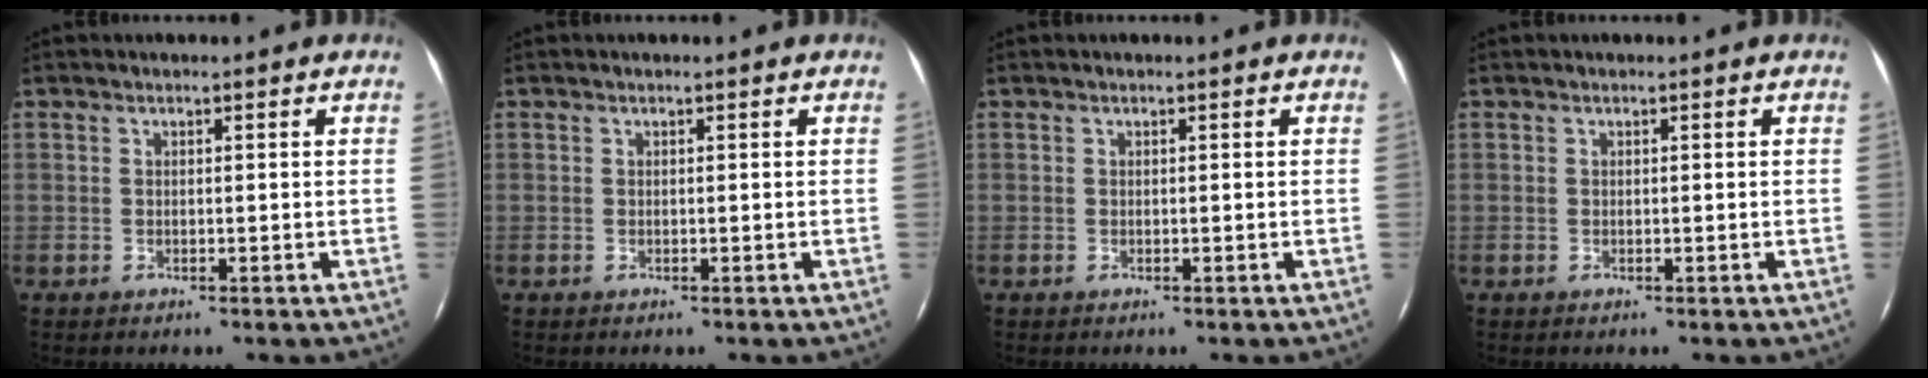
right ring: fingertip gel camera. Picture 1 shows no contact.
{"total": 0.0}
{"total": 0.0}
{"total": 0.0}